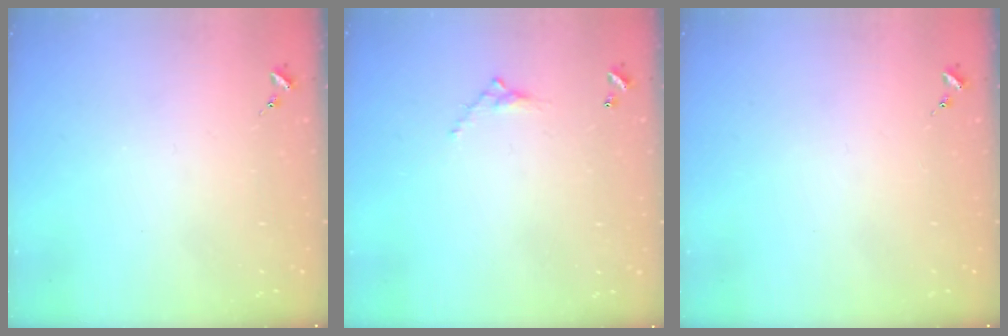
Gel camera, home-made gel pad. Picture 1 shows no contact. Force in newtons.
{"total": 4.6, "press": 4.6, "slide": 0.3}
{"total": 0.0}